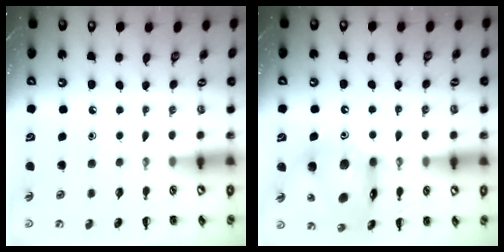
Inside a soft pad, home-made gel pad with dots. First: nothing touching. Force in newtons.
{"total": 15.7, "press": 15.3, "slide": 3.4}